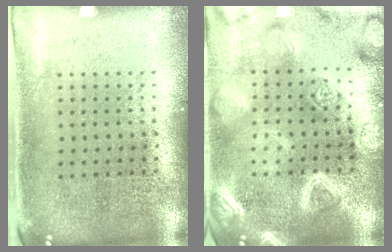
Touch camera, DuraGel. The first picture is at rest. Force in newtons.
{"total": 5.8, "press": 5.7, "slide": 0.7}